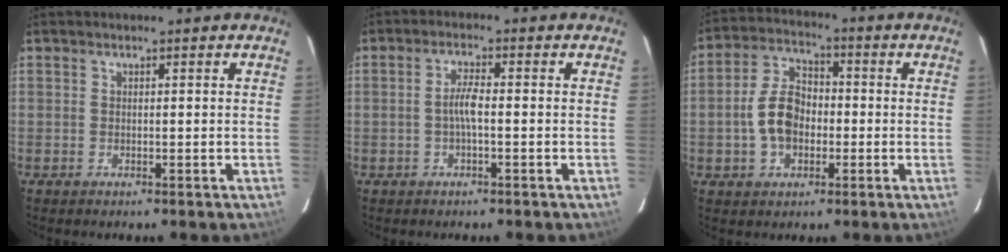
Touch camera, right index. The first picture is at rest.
{"total": 3.1, "force": [-0.7, 0.4, 3.0], "torque": [-0.059, 0.006, -0.012]}
{"total": 9.4, "force": [-1.7, 6.4, 6.7], "torque": [-0.132, 0.023, -0.025]}